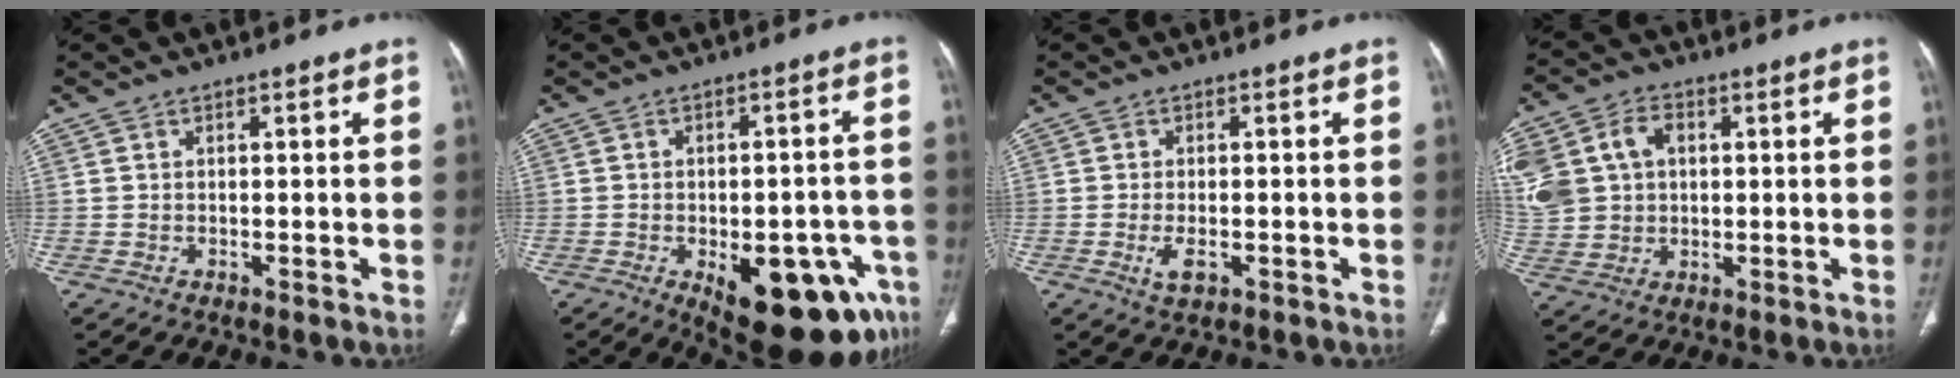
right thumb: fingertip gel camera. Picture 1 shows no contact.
{"total": 19.0, "force": [-8.3, 8.6, 14.8], "torque": [-0.137, 0.023, -0.092]}
{"total": 3.2, "force": [-1.1, 1.6, 2.6], "torque": [-0.051, -0.003, -0.016]}
{"total": 16.6, "force": [3.9, 13.2, 9.3], "torque": [-0.224, 0.029, 0.086]}